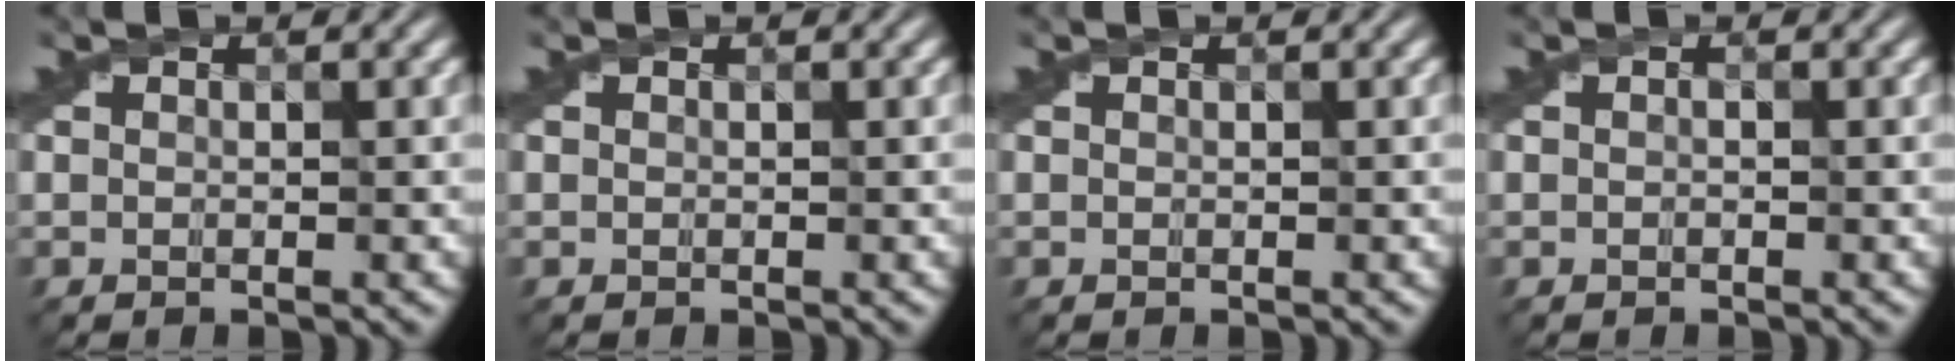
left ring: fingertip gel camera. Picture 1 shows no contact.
{"total": 0.0}
{"total": 0.0}
{"total": 0.0}